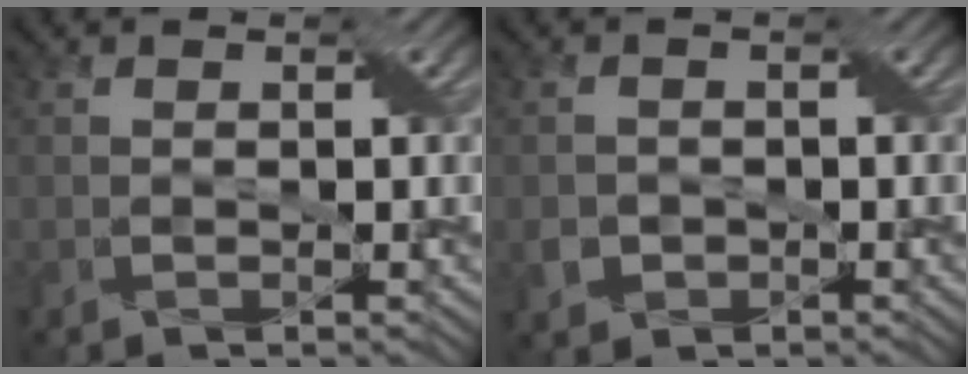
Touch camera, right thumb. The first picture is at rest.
{"total": 2.1, "force": [-0.7, 1.8, 0.7], "torque": [-0.017, -0.005, -0.013]}